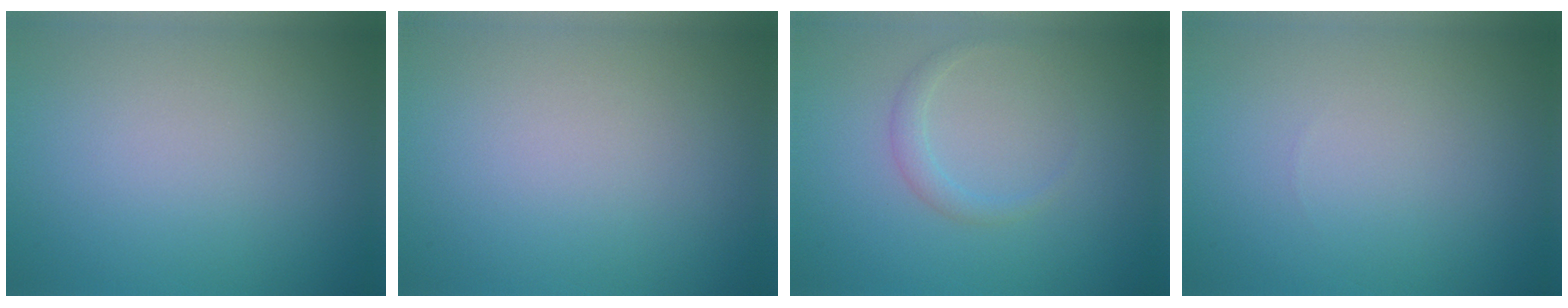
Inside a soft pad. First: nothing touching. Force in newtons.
{"total": 0.0}
{"total": 1.2, "press": 1.2, "slide": 0.1}
{"total": 0.0}